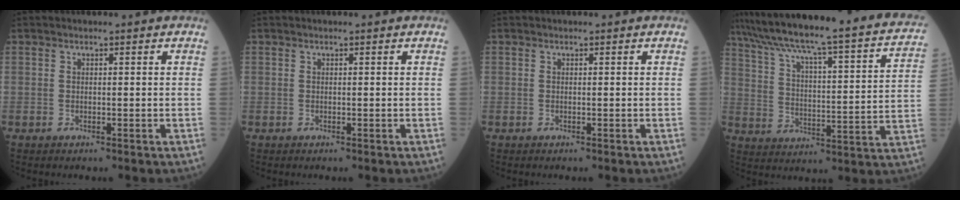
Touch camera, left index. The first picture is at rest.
{"total": 0.0}
{"total": 0.0}
{"total": 30.9, "force": [26.6, 2.8, 15.5], "torque": [-0.248, -0.033, 0.349]}